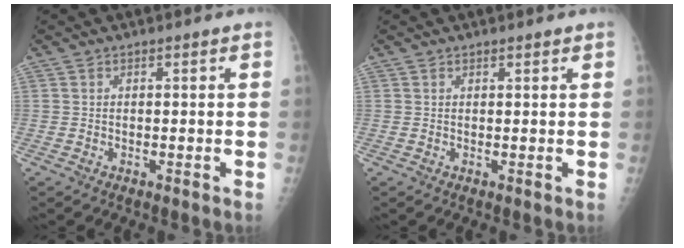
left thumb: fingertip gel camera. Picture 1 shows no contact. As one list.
[{"total": 0.8, "force": [0.7, 0.2, 0.3], "torque": [-0.005, -0.003, 0.010]}]